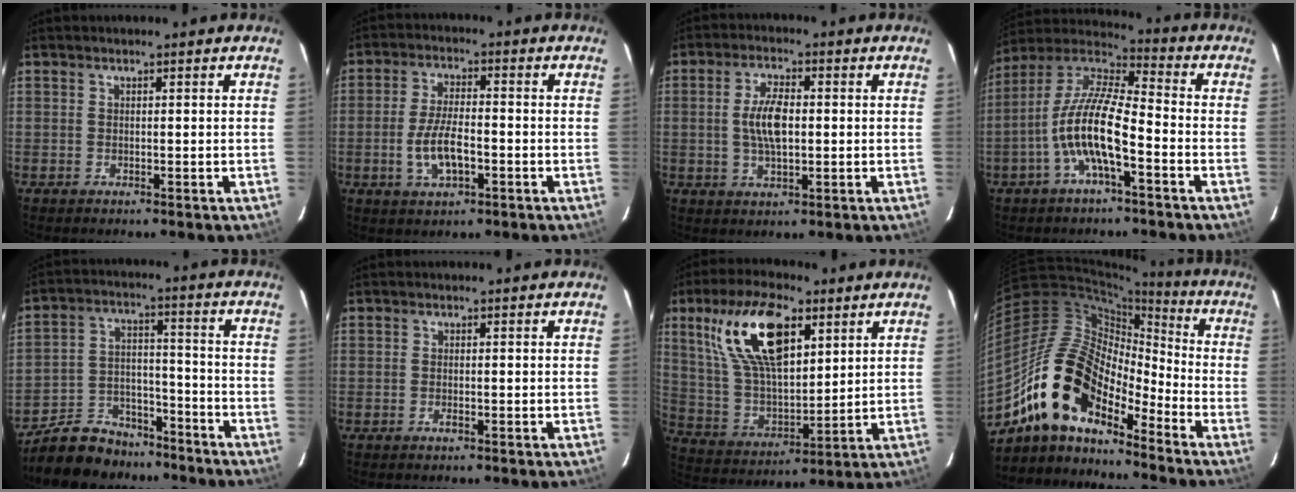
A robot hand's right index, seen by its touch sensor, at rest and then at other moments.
{"total": 7.7, "force": [-2.5, 3.1, 6.6], "torque": [-0.136, -0.005, -0.042]}
{"total": 6.9, "force": [0.1, 3.0, 6.2], "torque": [-0.120, 0.005, 0.002]}
{"total": 12.8, "force": [-4.8, 3.3, 11.5], "torque": [-0.230, 0.002, -0.094]}
{"total": 13.4, "force": [-11.1, 6.6, 3.8], "torque": [-0.103, 0.024, -0.169]}
{"total": 1.0, "force": [-0.5, 0.3, 0.8], "torque": [-0.018, -0.001, -0.008]}
{"total": 18.8, "force": [8.9, 8.2, 14.4], "torque": [-0.276, 0.018, 0.177]}
{"total": 15.9, "force": [-11.9, 6.3, 8.5], "torque": [-0.150, 0.005, -0.236]}